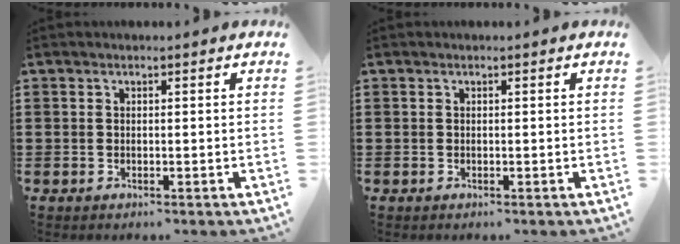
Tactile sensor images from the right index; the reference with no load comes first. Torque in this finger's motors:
{"motor_torque": [1.35, 0.79, 0.00, 0.00]}